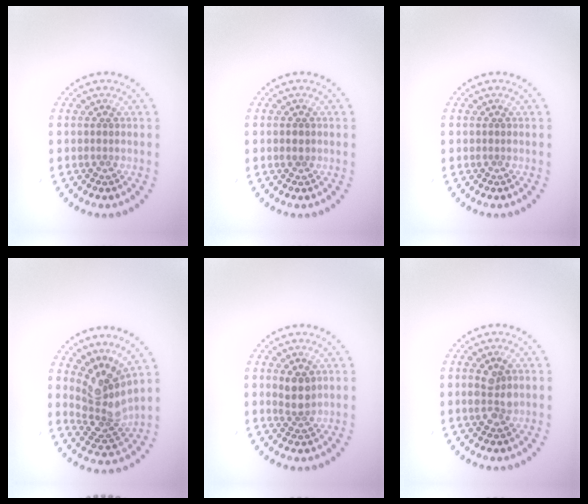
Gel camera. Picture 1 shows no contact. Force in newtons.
{"total": 1.0, "press": 1.0, "slide": 0.2}
{"total": 0.0}
{"total": 4.2, "press": 3.2, "slide": 2.8}
{"total": 2.2, "press": 1.9, "slide": 1.1}
{"total": 2.6, "press": 2.5, "slide": 0.4}